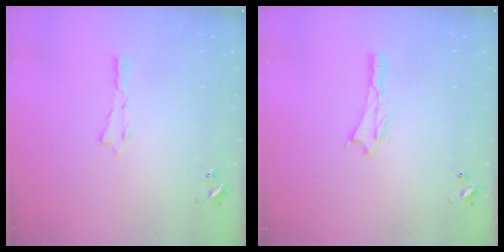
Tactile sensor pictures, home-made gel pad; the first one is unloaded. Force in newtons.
{"total": 0.0}